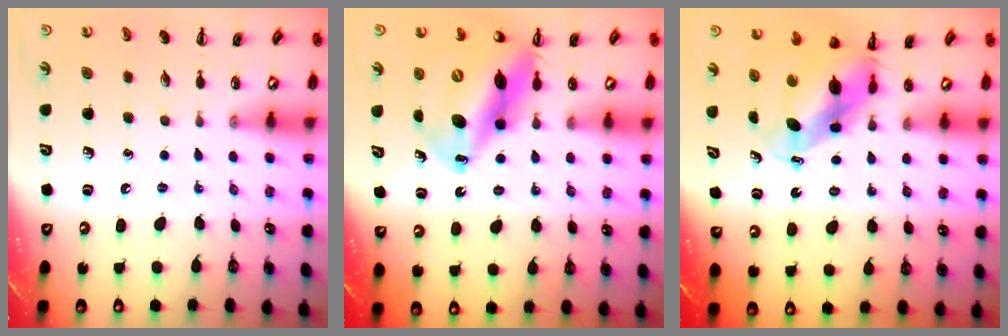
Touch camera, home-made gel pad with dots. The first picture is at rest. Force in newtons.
{"total": 17.0, "press": 16.2, "slide": 5.1}
{"total": 6.2, "press": 6.1, "slide": 1.1}